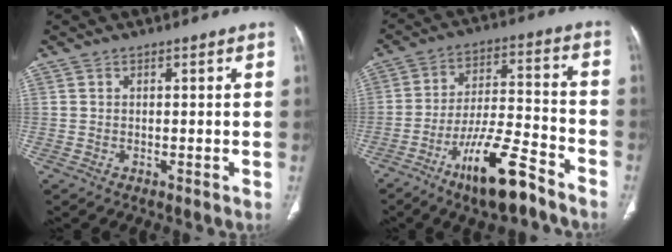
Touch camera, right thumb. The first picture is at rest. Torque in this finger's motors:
{"motor_torque": [2.80, 0.73, 1.46, -1.31, 0.40]}